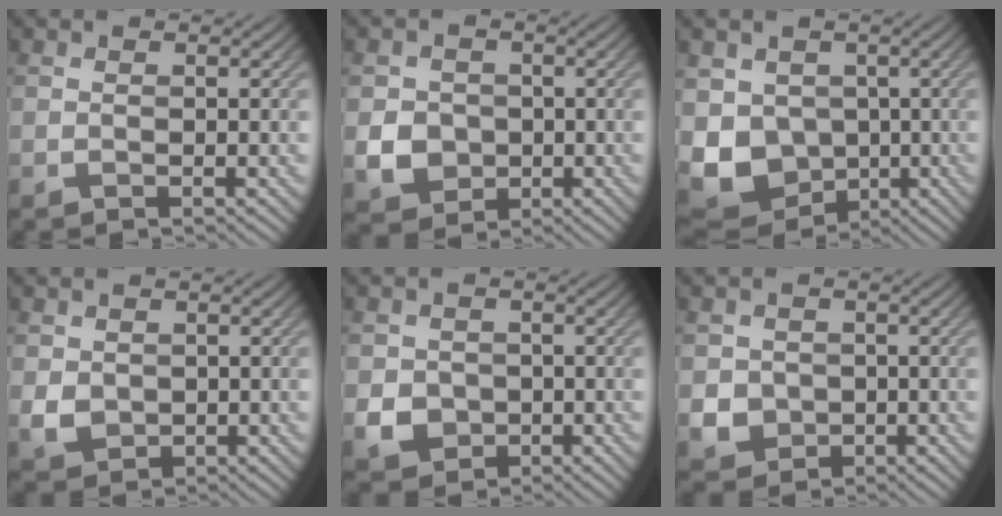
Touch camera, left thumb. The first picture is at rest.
{"total": 5.0, "force": [-0.7, 4.6, 1.9], "torque": [-0.045, -0.008, -0.028]}
{"total": 9.4, "force": [-1.0, 8.2, 4.6], "torque": [-0.118, -0.031, -0.021]}
{"total": 3.0, "force": [0.5, 2.6, 1.4], "torque": [-0.039, -0.008, 0.014]}
{"total": 4.1, "force": [-0.7, 3.7, 1.5], "torque": [-0.039, -0.012, -0.018]}
{"total": 3.9, "force": [-0.2, 3.7, 1.2], "torque": [-0.036, -0.012, -0.010]}